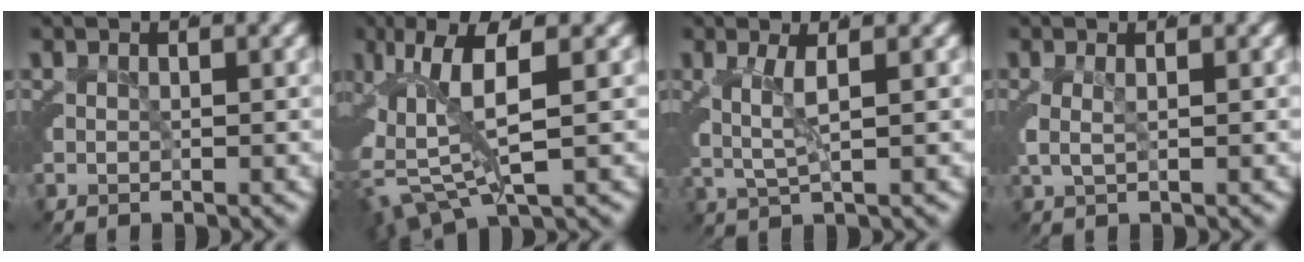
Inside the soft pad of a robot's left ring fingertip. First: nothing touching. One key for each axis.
{"total": 7.8, "fx": -1.5, "fy": 4.5, "fz": 6.2, "tx": -0.136, "ty": -0.020, "tz": -0.013}
{"total": 2.5, "fx": 0.2, "fy": 1.0, "fz": 2.3, "tx": -0.052, "ty": -0.004, "tz": 0.003}
{"total": 1.8, "fx": -0.1, "fy": 1.2, "fz": 1.3, "tx": -0.038, "ty": -0.005, "tz": -0.001}